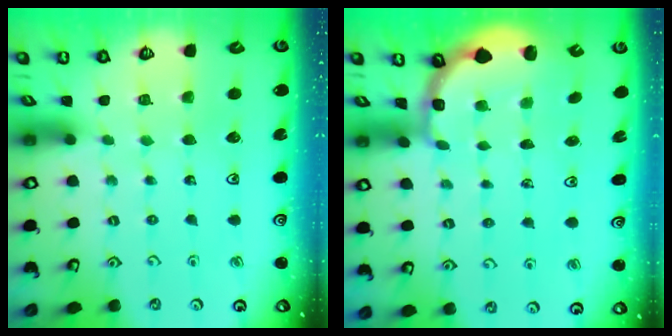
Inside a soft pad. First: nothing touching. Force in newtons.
{"total": 2.3, "press": 1.7, "slide": 1.6}